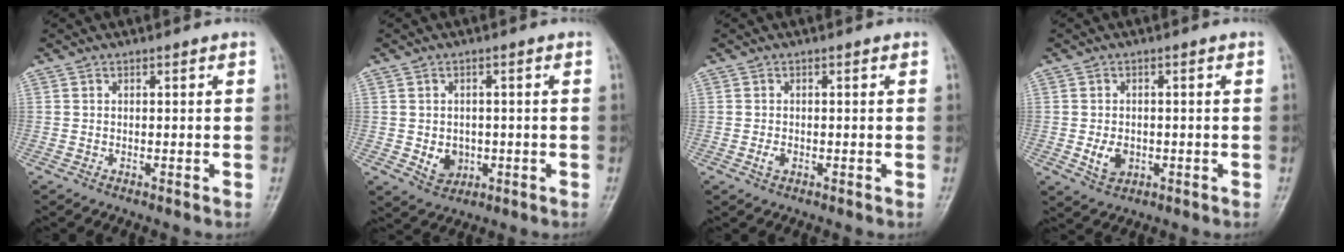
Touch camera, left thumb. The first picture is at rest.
{"total": 4.5, "force": [-0.9, 3.8, 2.2], "torque": [-0.016, 0.001, -0.003]}
{"total": 1.3, "force": [-0.5, 0.9, 0.7], "torque": [-0.013, 0.000, -0.010]}
{"total": 4.0, "force": [-0.9, 3.1, 2.4], "torque": [-0.033, -0.001, -0.010]}